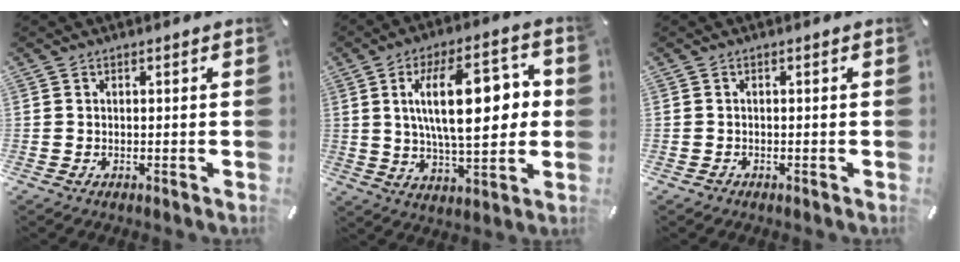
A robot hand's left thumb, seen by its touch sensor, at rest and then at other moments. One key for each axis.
{"total": 19.9, "fx": 3.3, "fy": 9.0, "fz": 17.4, "tx": -0.273, "ty": 0.003, "tz": 0.046}
{"total": 0.7, "fx": -0.2, "fy": 0.6, "fz": -0.3, "tx": 0.007, "ty": 0.008, "tz": -0.009}